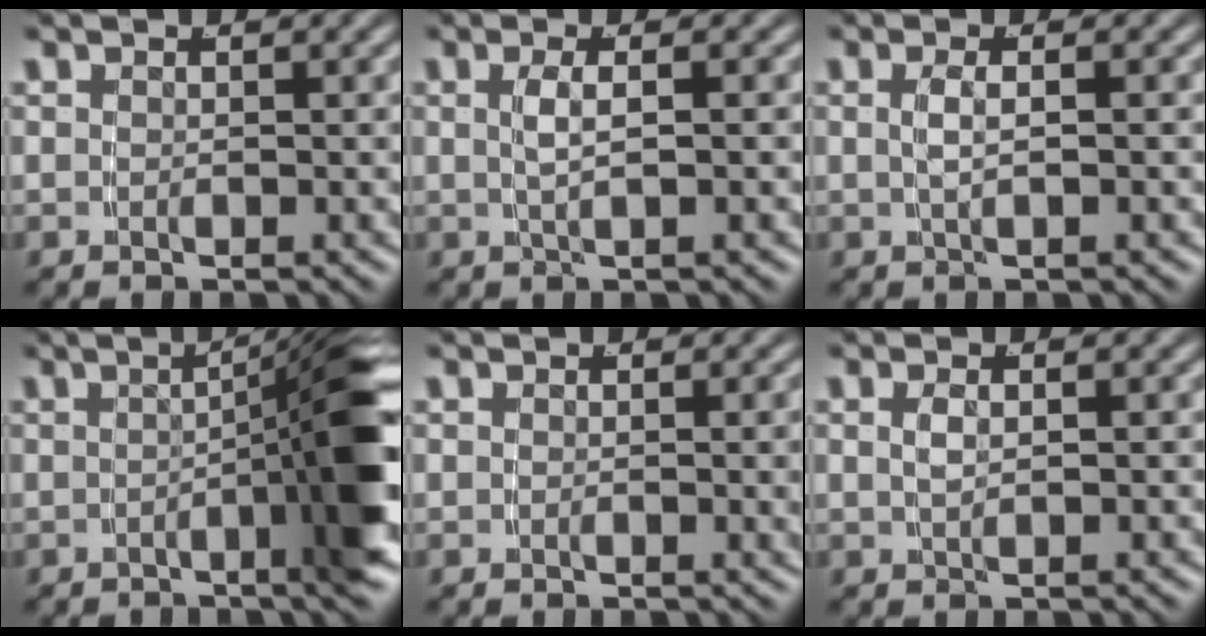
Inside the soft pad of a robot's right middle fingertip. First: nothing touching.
{"total": 1.7, "force": [-0.1, -0.5, 1.6], "torque": [-0.034, -0.002, 0.005]}
{"total": 1.4, "force": [-0.3, -0.3, 1.4], "torque": [-0.030, -0.003, 0.003]}
{"total": 8.5, "force": [-1.0, 0.9, 8.4], "torque": [-0.090, 0.022, -0.026]}
{"total": 1.2, "force": [0.2, -0.1, 1.2], "torque": [-0.011, 0.000, 0.002]}
{"total": 0.9, "force": [0.1, -0.4, 0.9], "torque": [-0.015, -0.003, 0.009]}